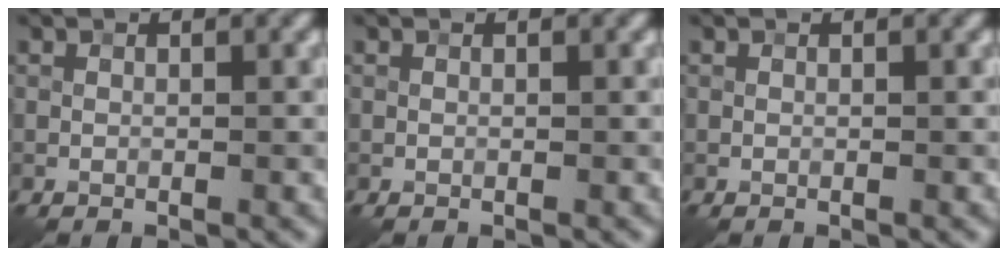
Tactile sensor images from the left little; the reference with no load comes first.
{"total": 0.0}
{"total": 0.0}